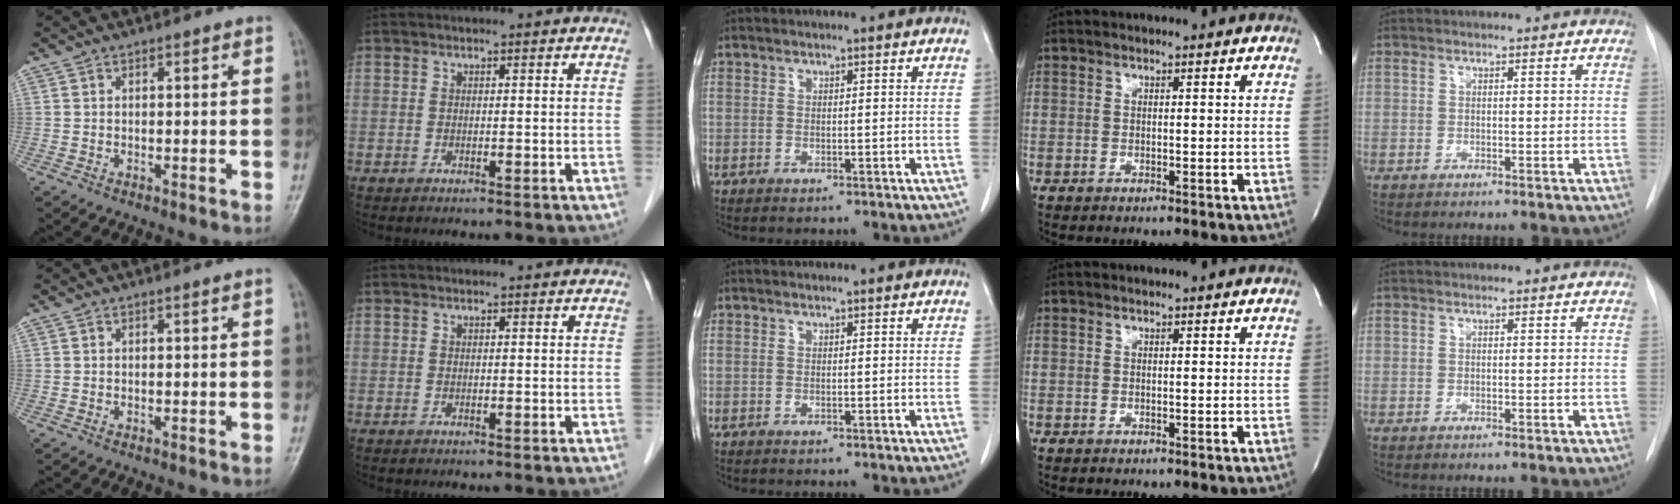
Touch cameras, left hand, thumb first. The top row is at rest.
{}